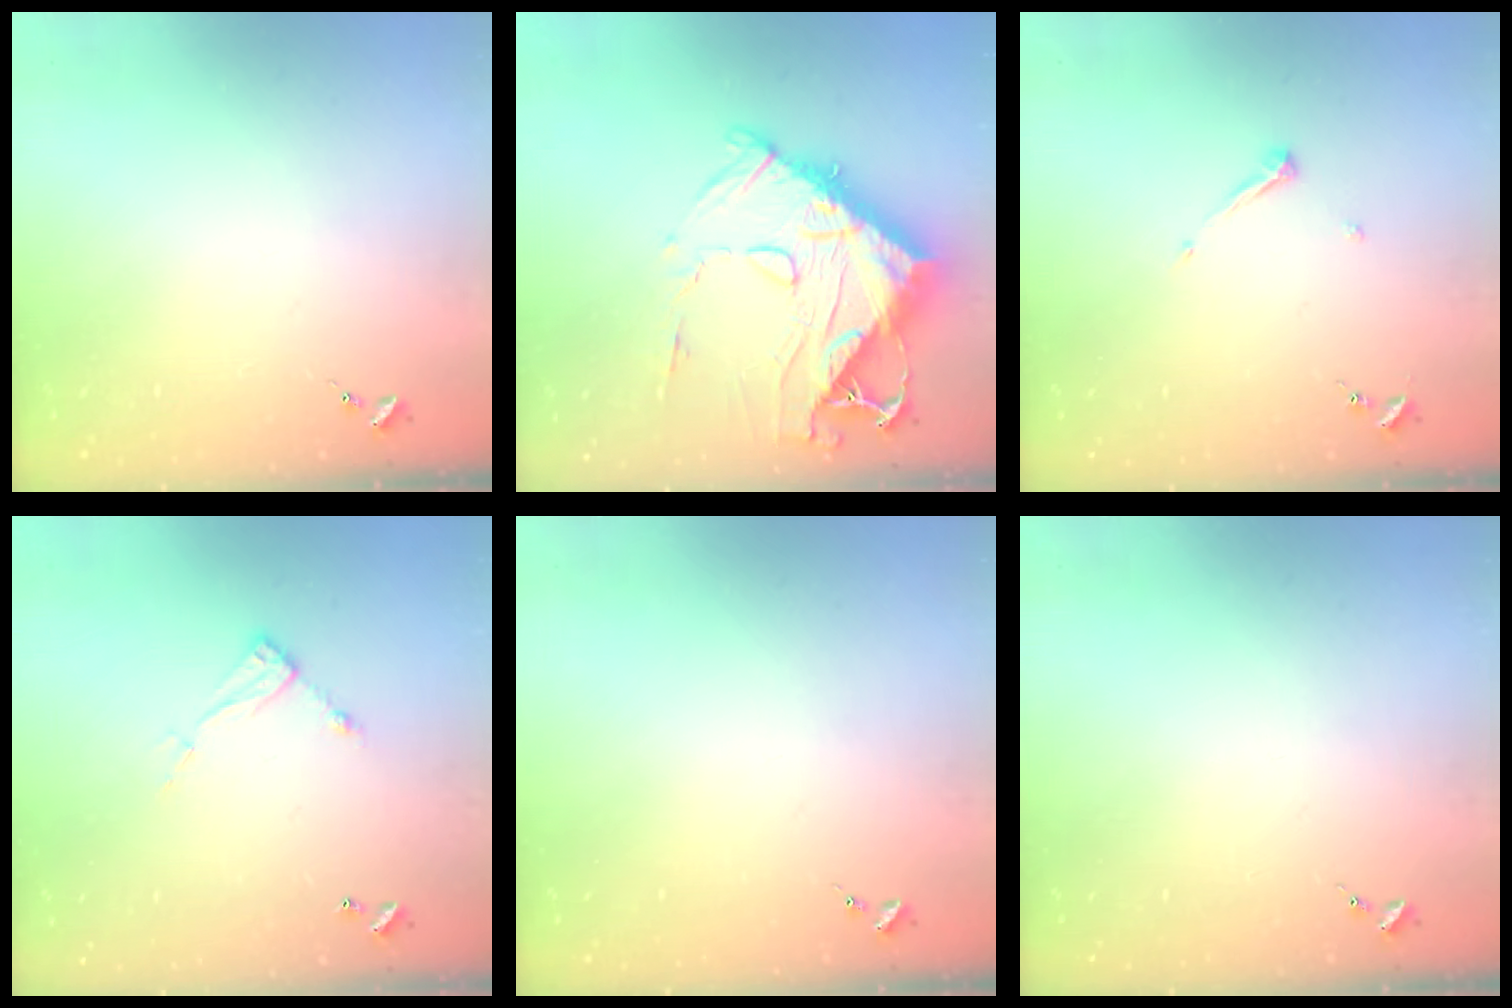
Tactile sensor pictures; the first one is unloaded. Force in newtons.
{"total": 17.8, "press": 17.8, "slide": 1.5}
{"total": 5.3, "press": 5.3, "slide": 0.4}
{"total": 8.7, "press": 8.7, "slide": 0.4}
{"total": 0.0}
{"total": 0.0}